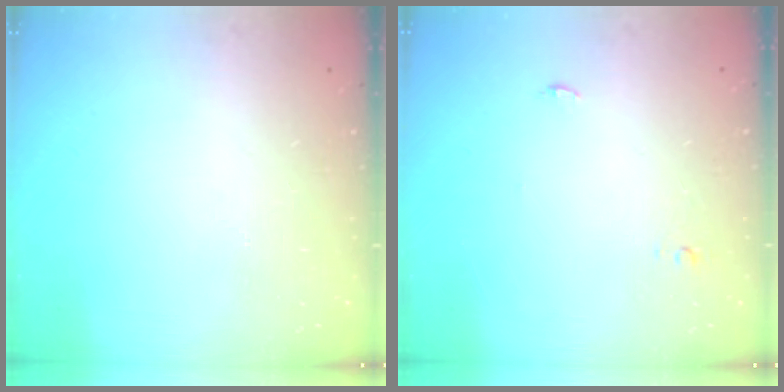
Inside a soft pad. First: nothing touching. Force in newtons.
{"total": 3.7, "press": 3.3, "slide": 1.7}